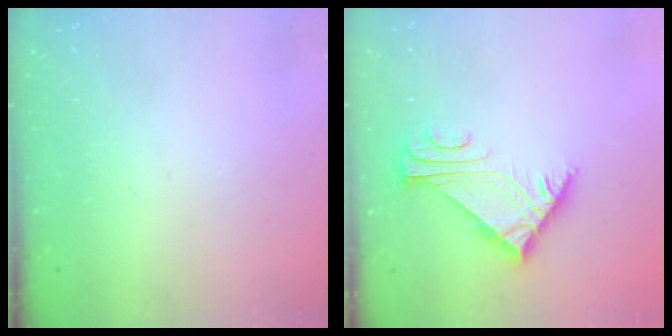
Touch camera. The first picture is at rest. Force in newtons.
{"total": 5.4, "press": 5.3, "slide": 1.0}